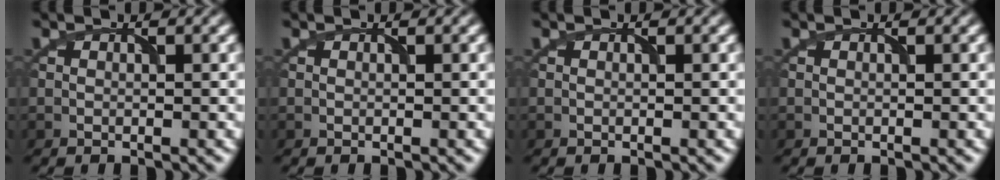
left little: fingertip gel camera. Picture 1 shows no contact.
{"total": 0.0}
{"total": 0.0}
{"total": 0.0}